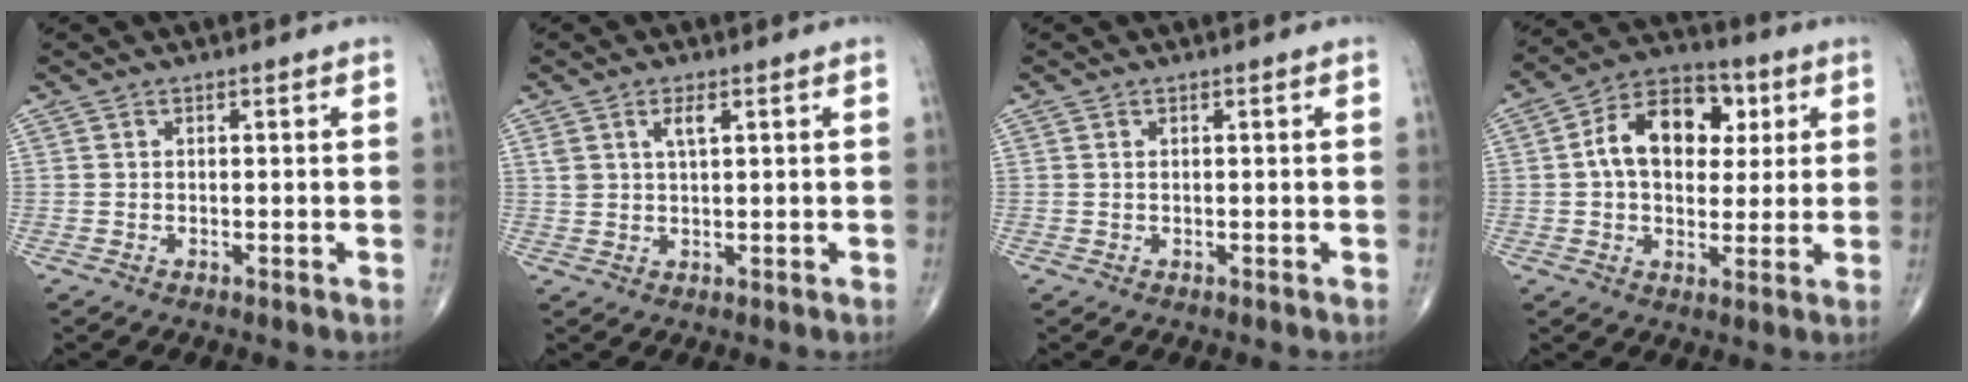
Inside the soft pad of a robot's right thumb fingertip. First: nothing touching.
{"total": 3.7, "force": [1.8, 1.4, 2.9], "torque": [-0.052, -0.006, 0.036]}
{"total": 0.0}
{"total": 14.6, "force": [3.1, 9.8, 10.4], "torque": [-0.134, 0.013, 0.041]}